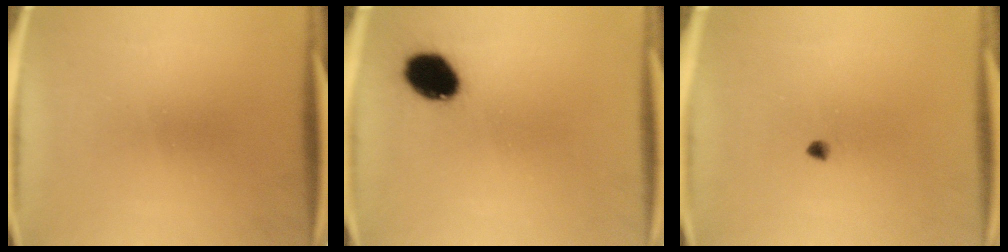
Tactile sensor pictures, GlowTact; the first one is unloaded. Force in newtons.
{"total": 9.8}
{"total": 1.1}